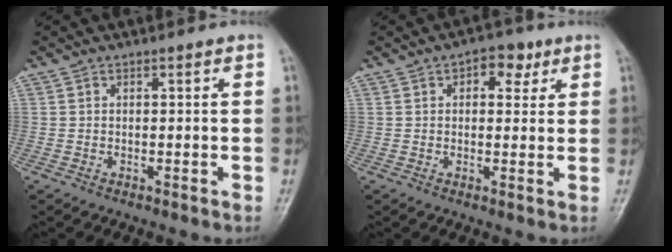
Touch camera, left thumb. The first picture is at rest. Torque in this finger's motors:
{"motor_torque": [0.09, 0.16, -0.19, 0.11, 0.07]}